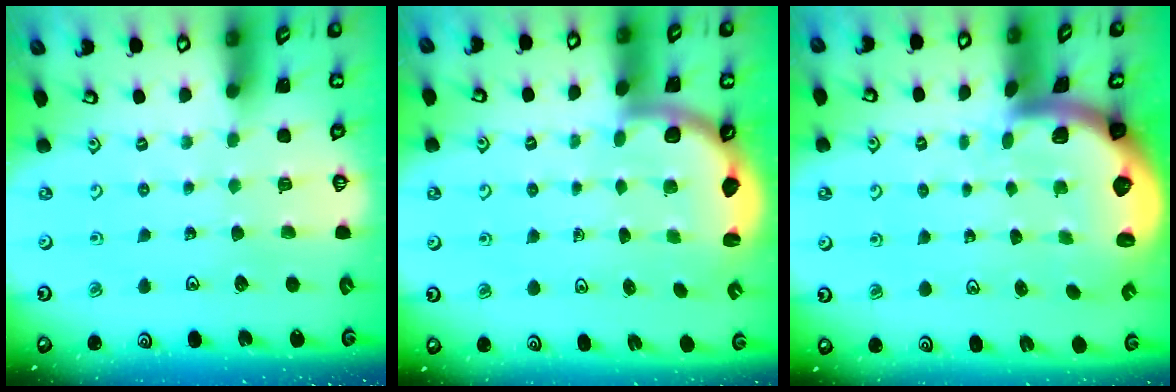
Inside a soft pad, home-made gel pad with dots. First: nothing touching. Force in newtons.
{"total": 2.6, "press": 2.5, "slide": 0.6}
{"total": 1.9, "press": 1.9, "slide": 0.2}